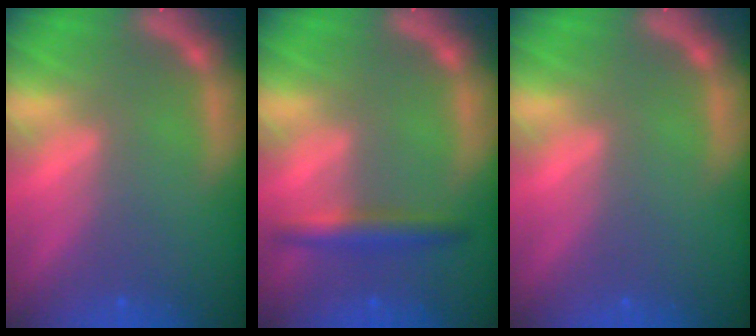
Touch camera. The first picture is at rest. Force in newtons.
{"total": 3.0}
{"total": 0.0}